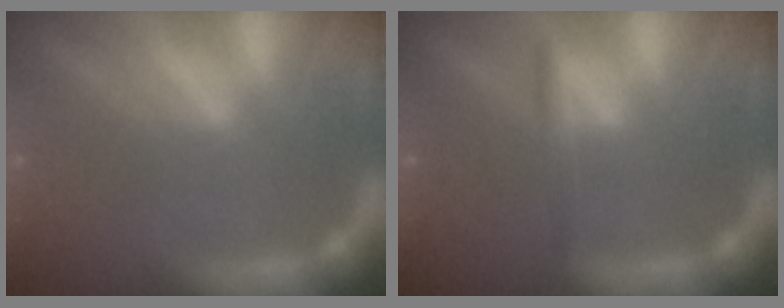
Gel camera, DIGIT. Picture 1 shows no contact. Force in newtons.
{"total": 1.9}